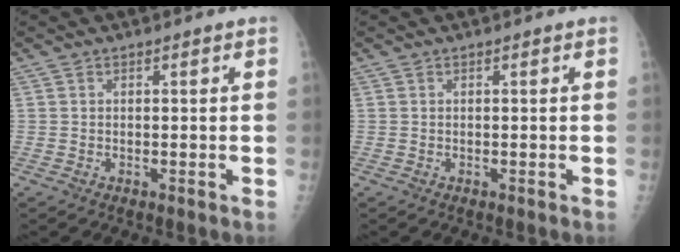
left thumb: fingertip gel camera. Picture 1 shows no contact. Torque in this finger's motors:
{"motor_torque": [0.00, -0.01, 0.01, -0.01, 0.00]}